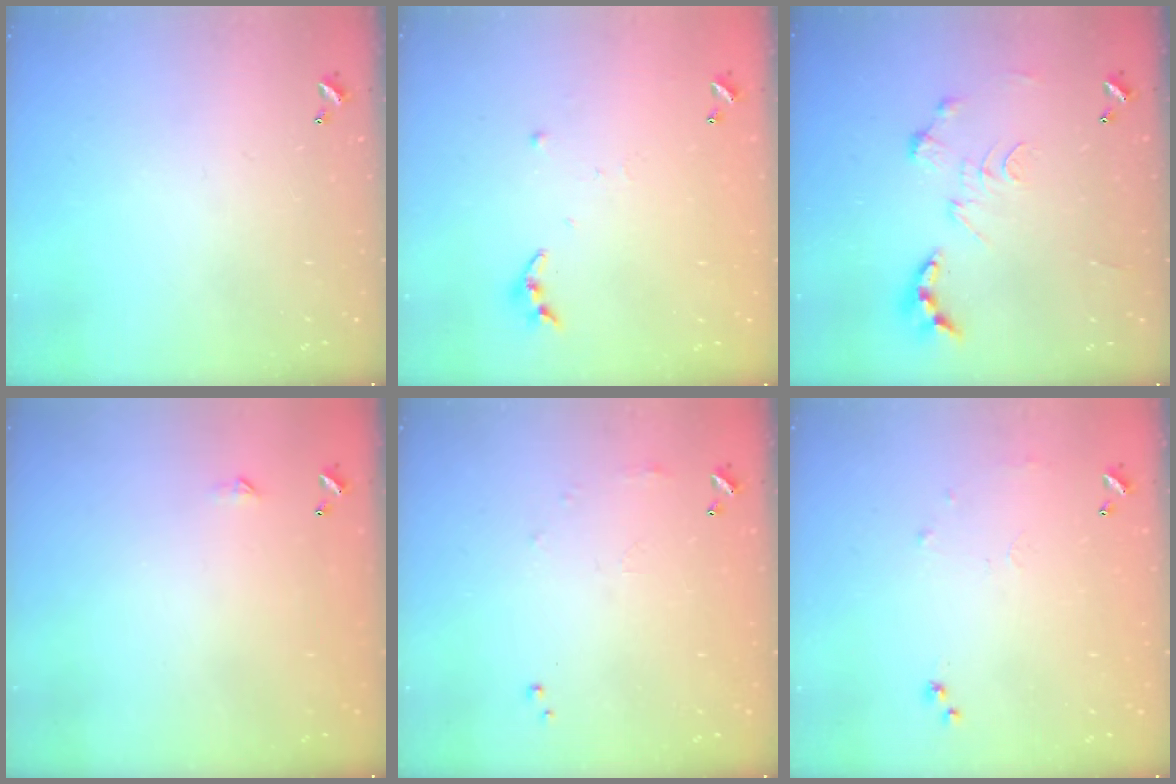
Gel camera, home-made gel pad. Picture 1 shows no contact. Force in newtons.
{"total": 3.8, "press": 3.8, "slide": 0.3}
{"total": 0.0}
{"total": 2.3, "press": 2.3, "slide": 0.4}
{"total": 5.4, "press": 5.3, "slide": 0.6}
{"total": 6.0, "press": 5.9, "slide": 1.0}